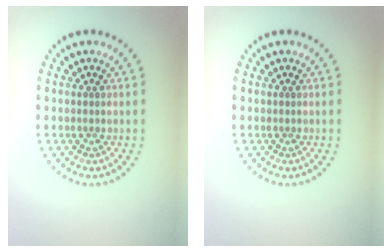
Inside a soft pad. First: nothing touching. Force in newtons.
{"total": 0.0}